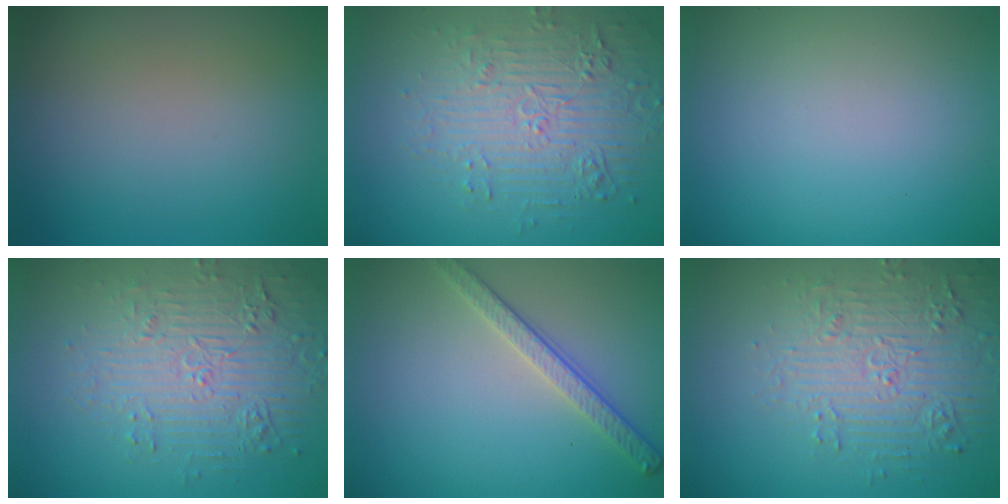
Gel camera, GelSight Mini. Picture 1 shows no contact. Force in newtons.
{"total": 4.8, "press": 4.2, "slide": 2.2}
{"total": 0.0}
{"total": 4.8, "press": 4.2, "slide": 2.4}
{"total": 2.8, "press": 2.6, "slide": 1.0}
{"total": 4.6, "press": 4.4, "slide": 1.4}